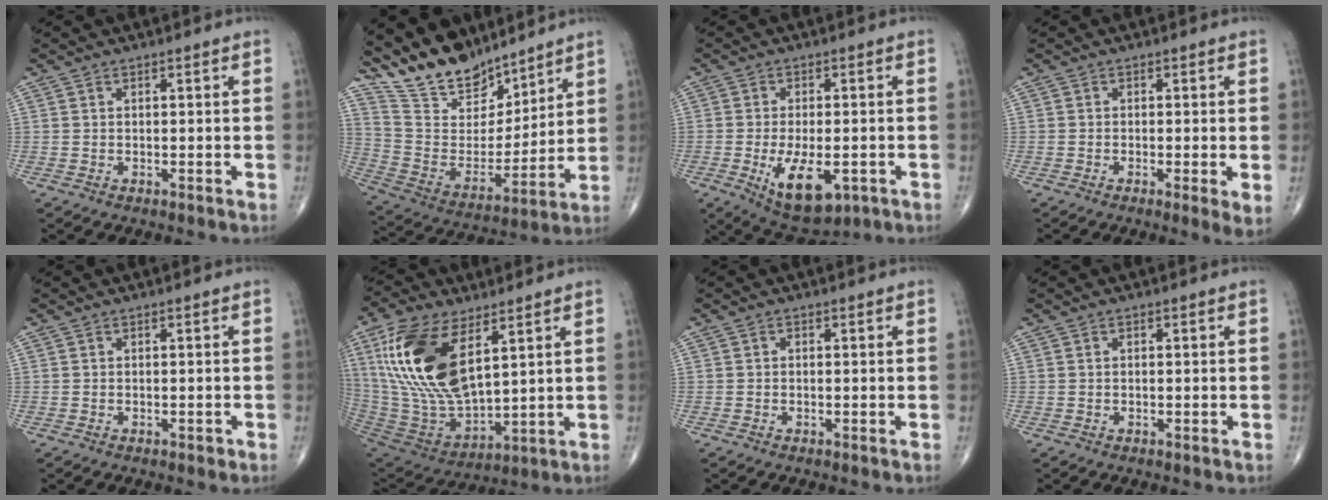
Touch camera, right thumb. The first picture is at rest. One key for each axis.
{"total": 16.6, "fx": 14.3, "fy": 6.9, "fz": 5.0, "tx": -0.052, "ty": -0.083, "tz": 0.274}
{"total": 11.2, "fx": -3.5, "fy": 5.3, "fz": 9.2, "tx": -0.142, "ty": -0.007, "tz": -0.043}
{"total": 3.2, "fx": -0.6, "fy": 0.5, "fz": 3.1, "tx": -0.058, "ty": -0.013, "tz": -0.015}
{"total": 0.7, "fx": -0.4, "fy": 0.4, "fz": 0.4, "tx": -0.003, "ty": 0.000, "tz": -0.007}
{"total": 22.2, "fx": 8.1, "fy": 10.7, "fz": 17.7, "tx": -0.350, "ty": -0.033, "tz": 0.163}
{"total": 0.5, "fx": -0.1, "fy": 0.4, "fz": 0.3, "tx": -0.002, "ty": 0.002, "tz": -0.007}
{"total": 0.0}